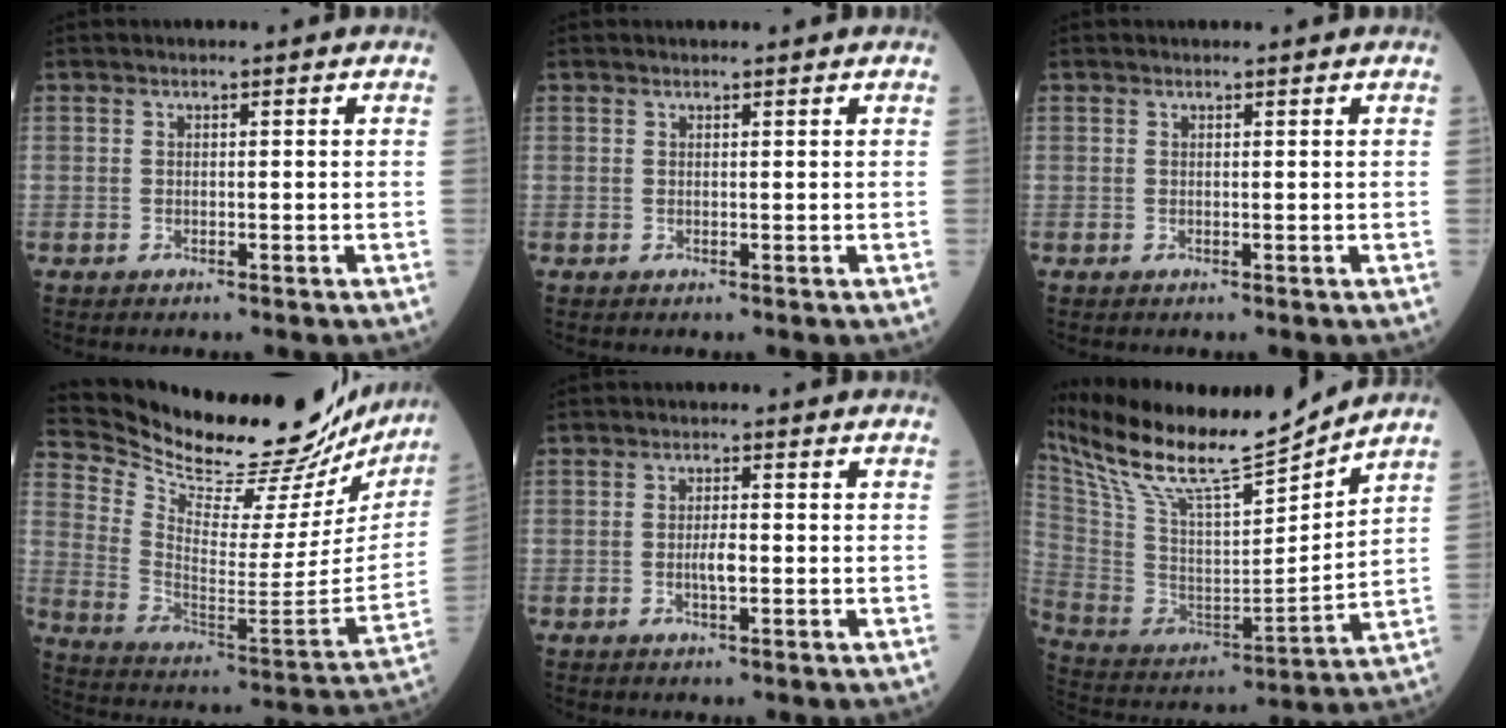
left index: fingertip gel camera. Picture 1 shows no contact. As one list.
[{"total": 1.1, "force": [1.1, 0.0, 0.2], "torque": [-0.005, 0.005, 0.015]}, {"total": 0.7, "force": [0.7, 0.0, 0.1], "torque": [-0.005, 0.003, 0.010]}, {"total": 30.1, "force": [27.5, 5.0, 11.0], "torque": [-0.190, -0.106, 0.373]}, {"total": 2.1, "force": [-0.7, 0.4, 2.0], "torque": [-0.037, -0.002, -0.013]}, {"total": 19.0, "force": [16.7, 1.1, 9.0], "torque": [-0.177, -0.013, 0.301]}]